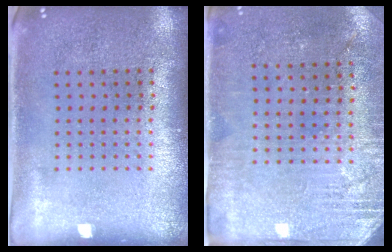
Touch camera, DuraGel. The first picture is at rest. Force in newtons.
{"total": 2.8, "press": 2.6, "slide": 1.0}